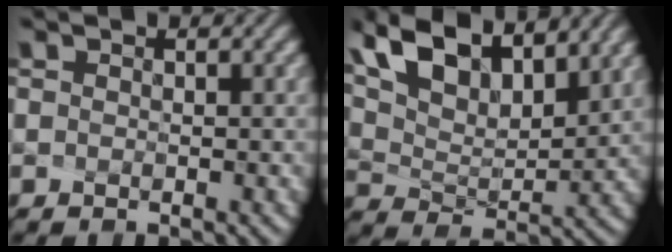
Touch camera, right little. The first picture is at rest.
{"total": 9.7, "force": [7.4, 3.1, 5.4], "torque": [-0.124, 0.006, 0.128]}